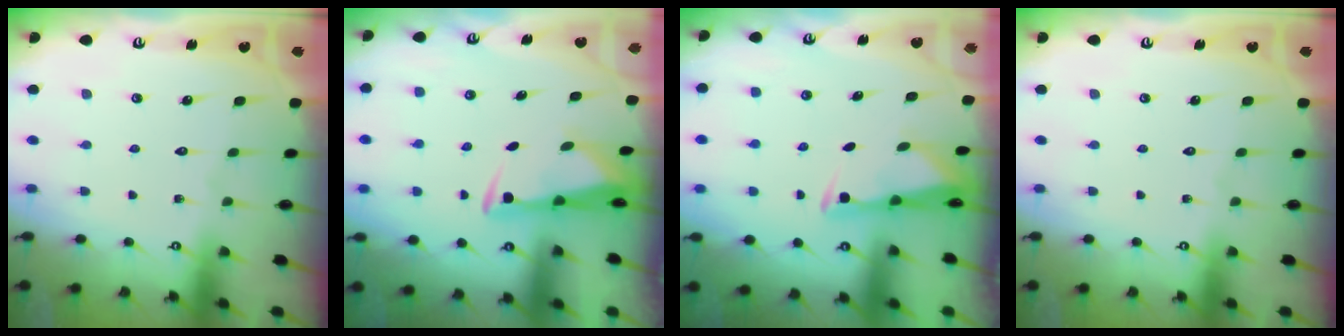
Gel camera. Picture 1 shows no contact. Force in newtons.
{"total": 3.0, "press": 2.9, "slide": 0.9}
{"total": 2.9, "press": 2.9, "slide": 0.4}
{"total": 0.0}